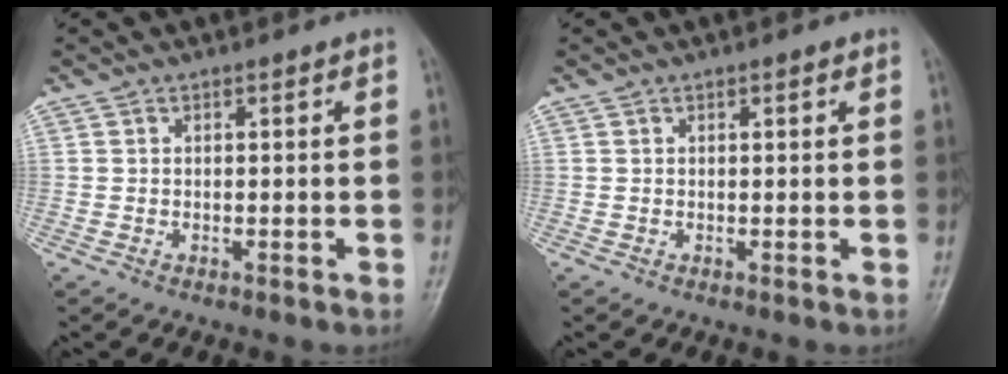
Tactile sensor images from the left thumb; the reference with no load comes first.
{"total": 0.7, "force": [0.4, 0.2, 0.5], "torque": [-0.008, 0.000, 0.004]}